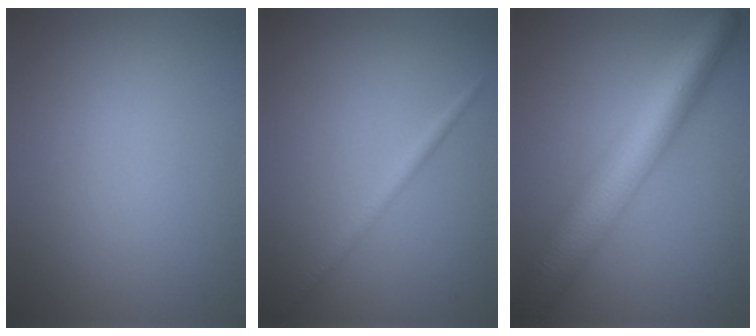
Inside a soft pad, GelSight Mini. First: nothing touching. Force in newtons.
{"total": 1.4, "press": 1.4, "slide": 0.1}
{"total": 8.5, "press": 8.5, "slide": 0.2}